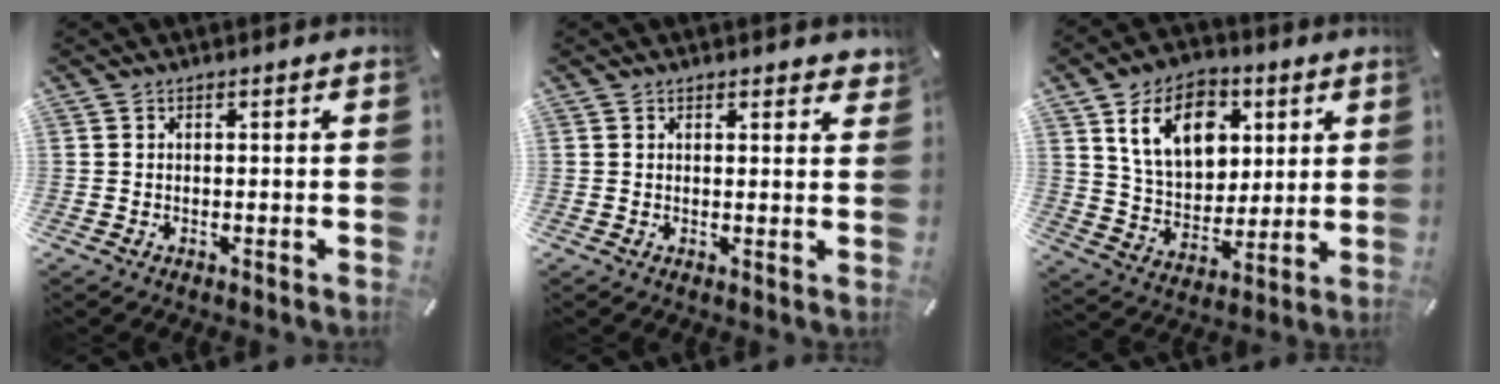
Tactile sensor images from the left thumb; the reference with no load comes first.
{"total": 1.5, "force": [1.3, 0.7, 0.4], "torque": [-0.002, -0.002, 0.023]}
{"total": 14.8, "force": [6.0, 10.8, 8.1], "torque": [-0.146, -0.006, 0.110]}